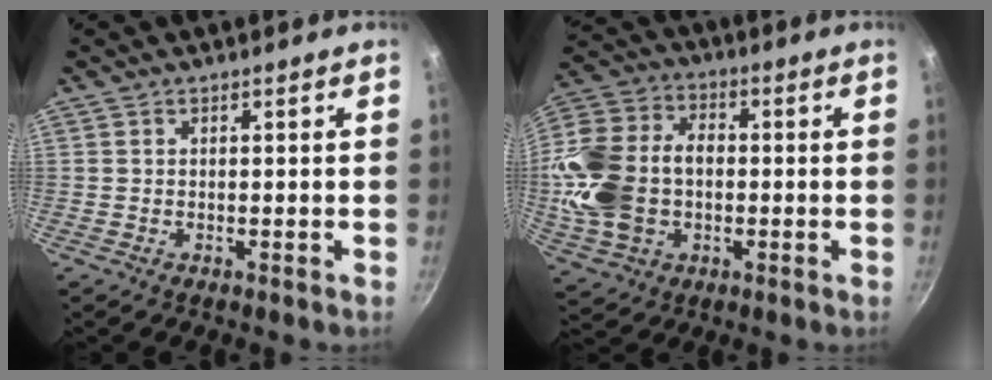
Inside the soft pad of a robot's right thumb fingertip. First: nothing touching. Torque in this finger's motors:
{"motor_torque": [2.73, 2.28, 1.67, -0.78, 0.30]}